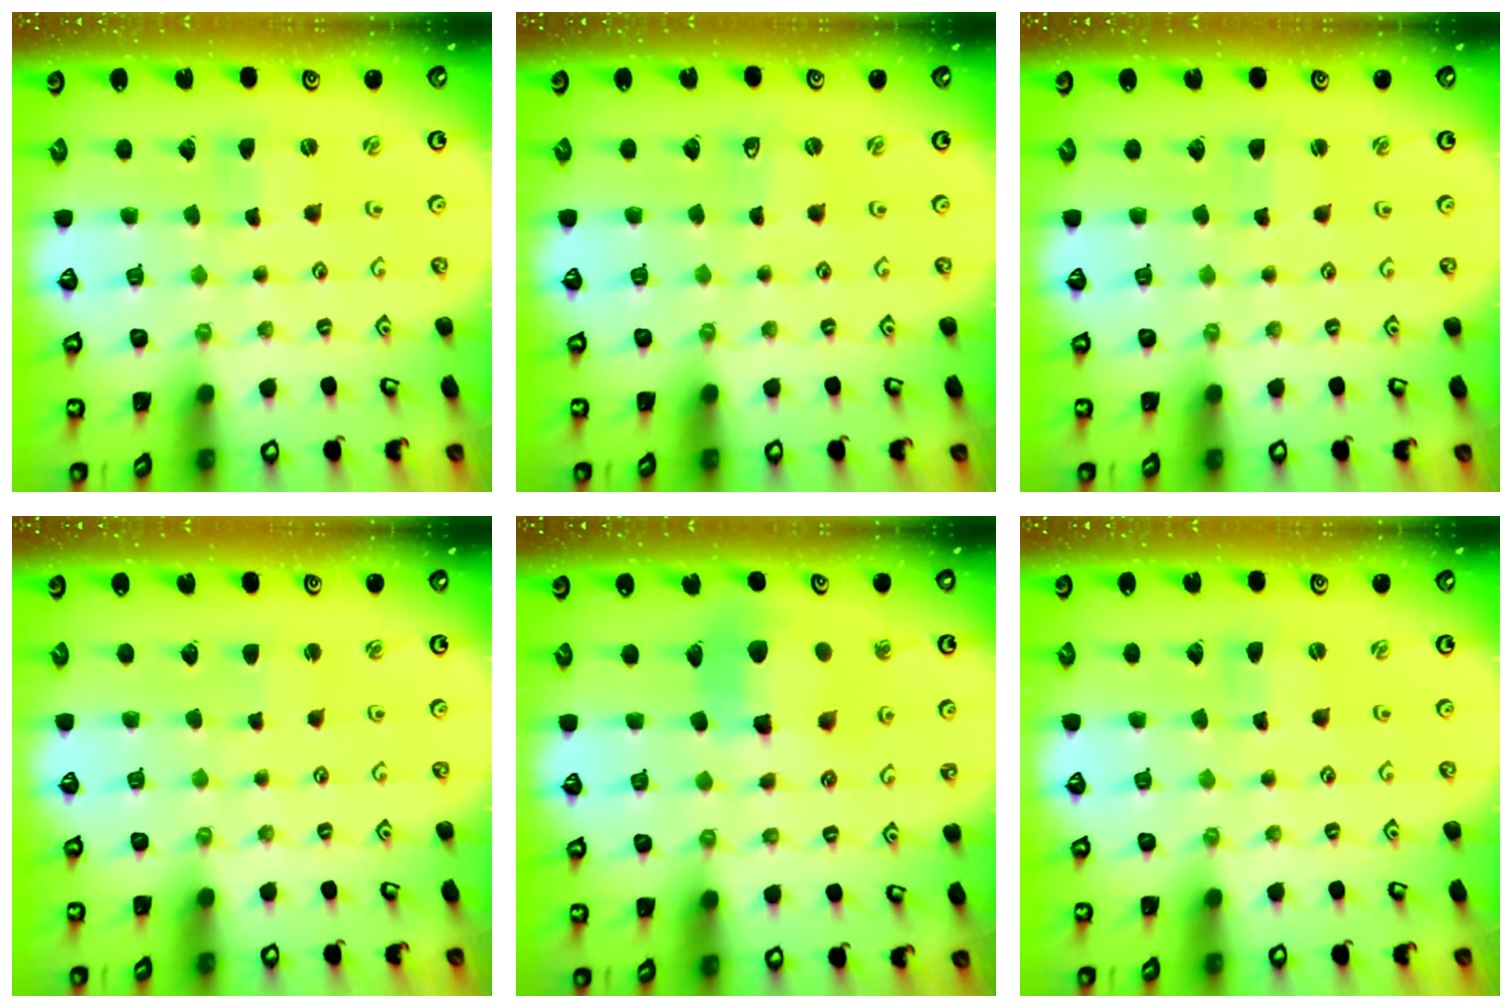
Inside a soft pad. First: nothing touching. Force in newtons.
{"total": 0.0}
{"total": 1.5, "press": 1.4, "slide": 0.2}
{"total": 1.4, "press": 1.3, "slide": 0.3}
{"total": 10.5, "press": 10.4, "slide": 1.2}
{"total": 0.0}